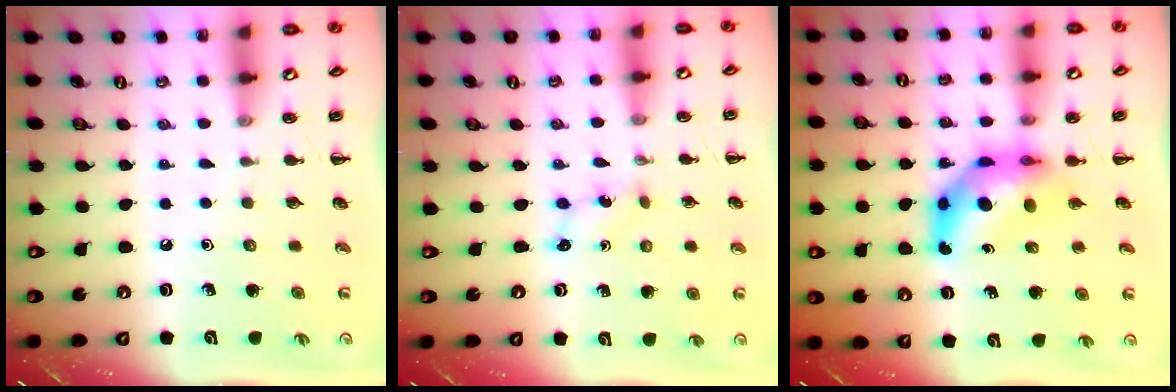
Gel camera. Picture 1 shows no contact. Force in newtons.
{"total": 1.7, "press": 1.6, "slide": 0.6}
{"total": 8.5, "press": 8.2, "slide": 2.4}